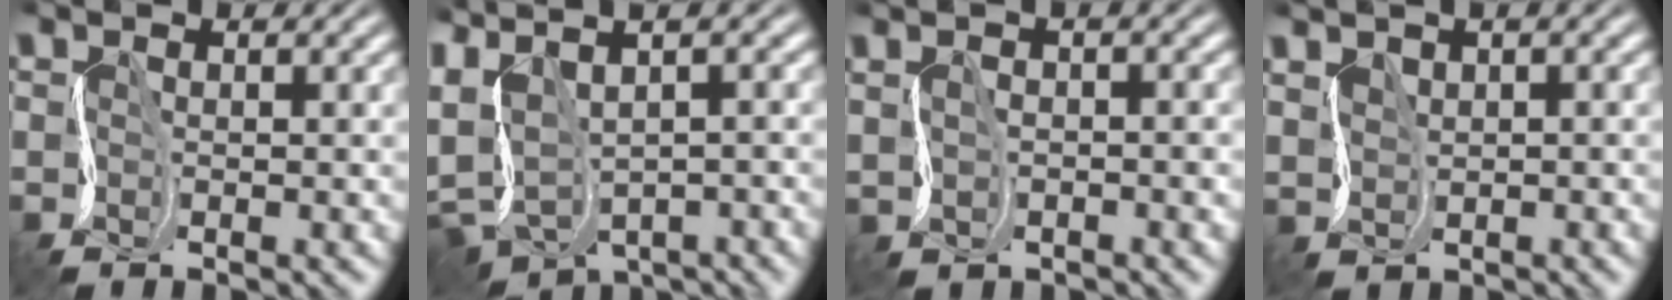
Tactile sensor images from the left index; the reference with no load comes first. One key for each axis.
{"total": 5.3, "fx": -1.9, "fy": 2.3, "fz": 4.4, "tx": -0.098, "ty": -0.001, "tz": 0.002}
{"total": 0.7, "fx": -0.5, "fy": -0.4, "fz": -0.1, "tx": -0.006, "ty": -0.012, "tz": 0.003}
{"total": 1.0, "fx": 0.4, "fy": -0.5, "fz": -0.8, "tx": 0.008, "ty": -0.009, "tz": 0.018}